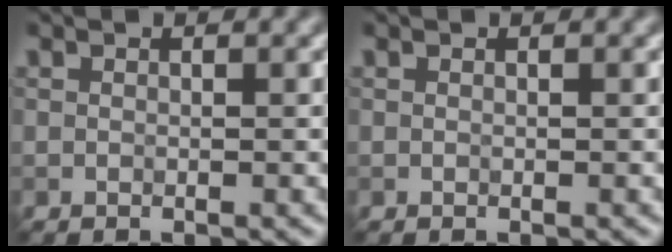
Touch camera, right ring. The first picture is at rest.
{"total": 0.0}